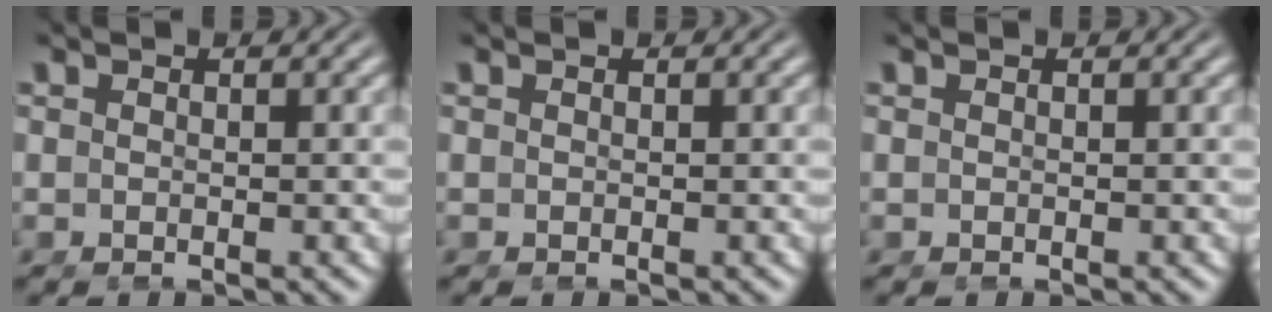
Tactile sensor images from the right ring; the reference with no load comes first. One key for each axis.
{"total": 0.0}
{"total": 0.0}